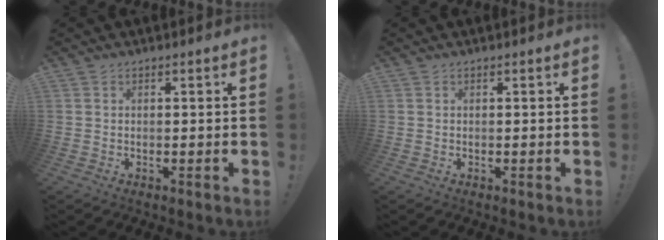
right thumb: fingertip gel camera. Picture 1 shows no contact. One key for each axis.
{"total": 0.0}